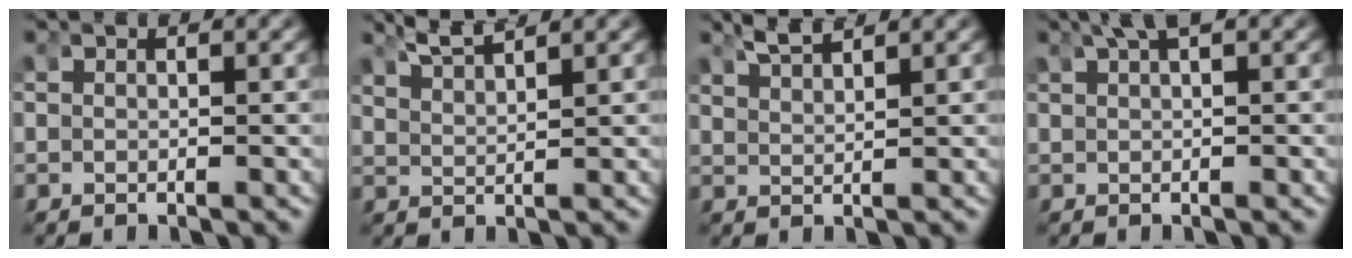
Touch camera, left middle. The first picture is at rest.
{"total": 3.3, "force": [3.0, 0.7, 1.4], "torque": [-0.032, -0.003, 0.056]}
{"total": 2.7, "force": [2.5, 0.4, 0.9], "torque": [-0.020, -0.003, 0.050]}
{"total": 2.6, "force": [1.7, 0.7, 1.9], "torque": [-0.029, 0.009, 0.026]}